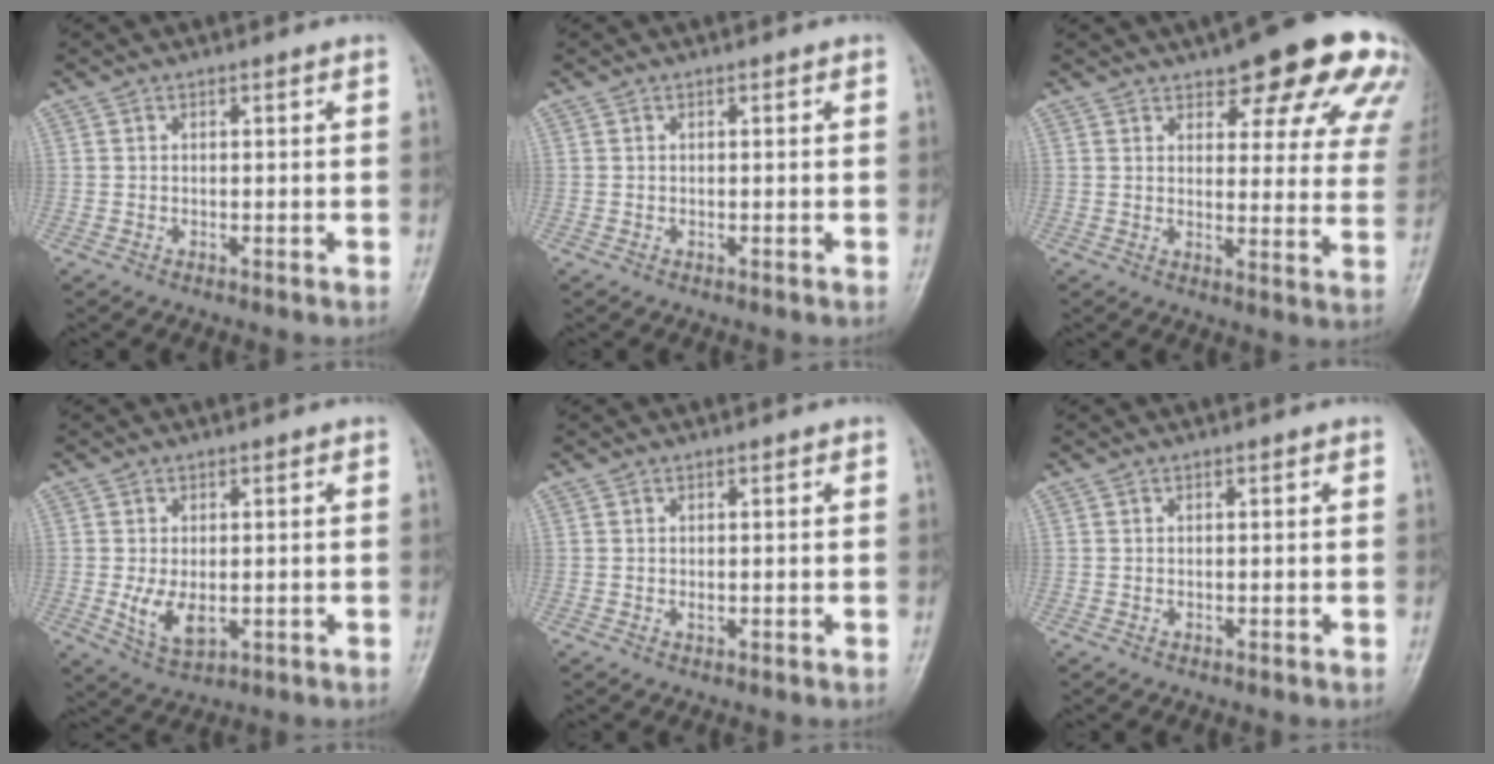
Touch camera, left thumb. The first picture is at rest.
{"total": 0.0}
{"total": 19.6, "force": [12.9, 6.7, 13.2], "torque": [-0.116, -0.047, 0.144]}
{"total": 5.7, "force": [-0.7, 3.4, 4.5], "torque": [-0.081, -0.014, -0.006]}
{"total": 0.7, "force": [0.1, 0.5, 0.5], "torque": [-0.006, -0.001, 0.001]}
{"total": 0.0}